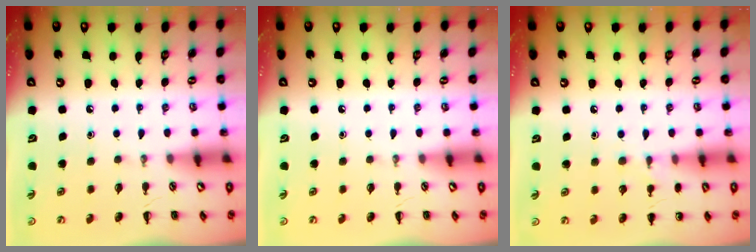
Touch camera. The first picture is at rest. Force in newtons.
{"total": 0.0}
{"total": 5.7, "press": 5.5, "slide": 1.5}